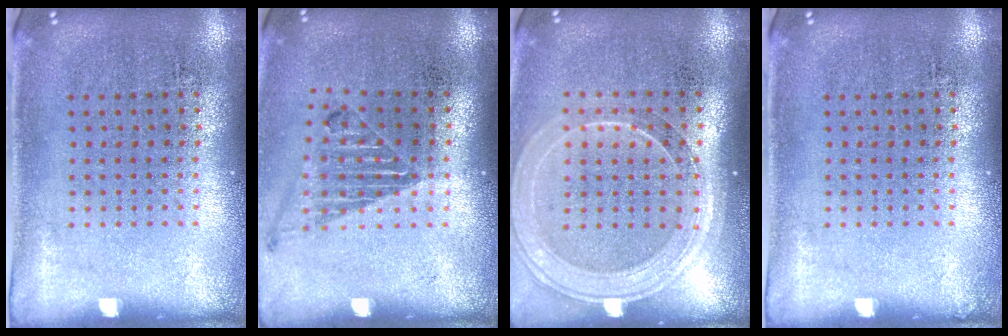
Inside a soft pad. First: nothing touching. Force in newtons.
{"total": 1.1, "press": 1.1, "slide": 0.2}
{"total": 1.9, "press": 1.7, "slide": 0.8}
{"total": 0.0}